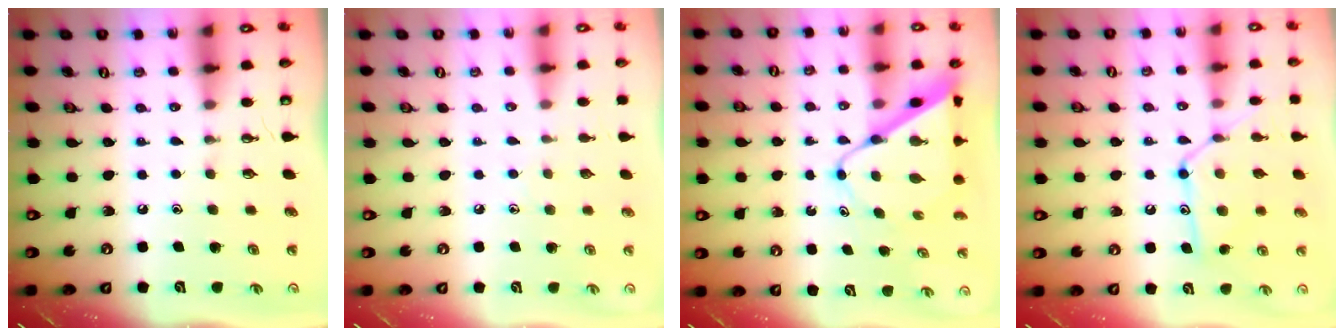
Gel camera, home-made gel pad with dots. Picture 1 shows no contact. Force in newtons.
{"total": 4.1, "press": 4.0, "slide": 0.6}
{"total": 9.9, "press": 9.9, "slide": 0.7}
{"total": 12.7, "press": 12.7, "slide": 0.7}